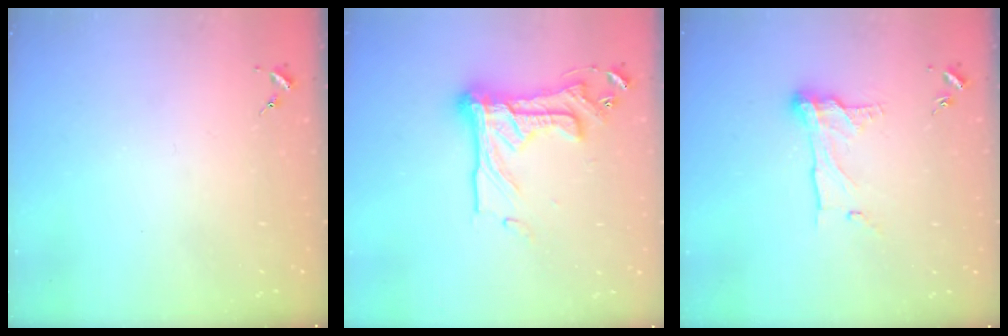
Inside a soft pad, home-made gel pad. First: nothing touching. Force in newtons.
{"total": 19.3, "press": 19.1, "slide": 2.9}
{"total": 11.0, "press": 11.0, "slide": 0.8}